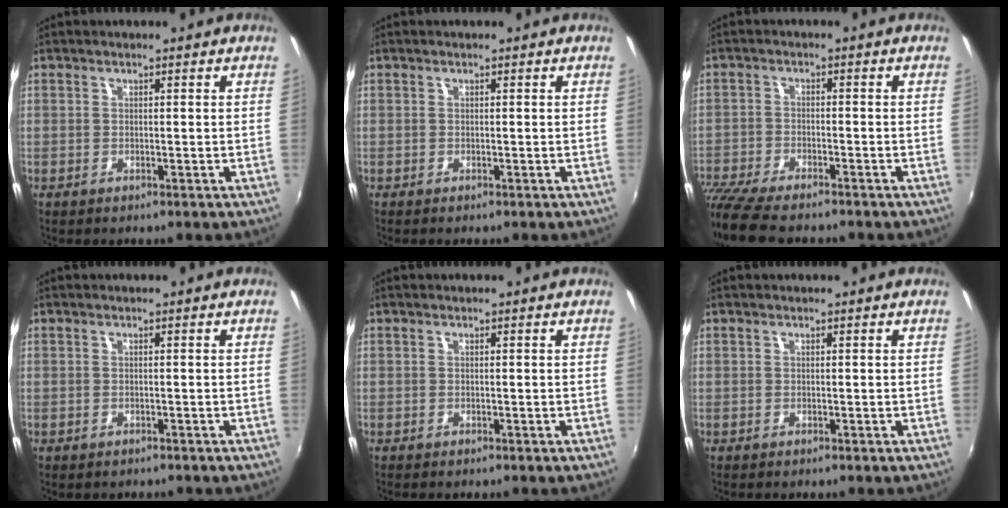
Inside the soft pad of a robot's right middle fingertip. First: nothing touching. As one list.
[{"total": 0.0}, {"total": 11.4, "force": [-9.7, 2.4, 5.4], "torque": [-0.136, -0.045, -0.175]}, {"total": 1.0, "force": [-0.8, 0.4, 0.3], "torque": [-0.009, -0.003, -0.011]}, {"total": 0.0}, {"total": 0.0}]